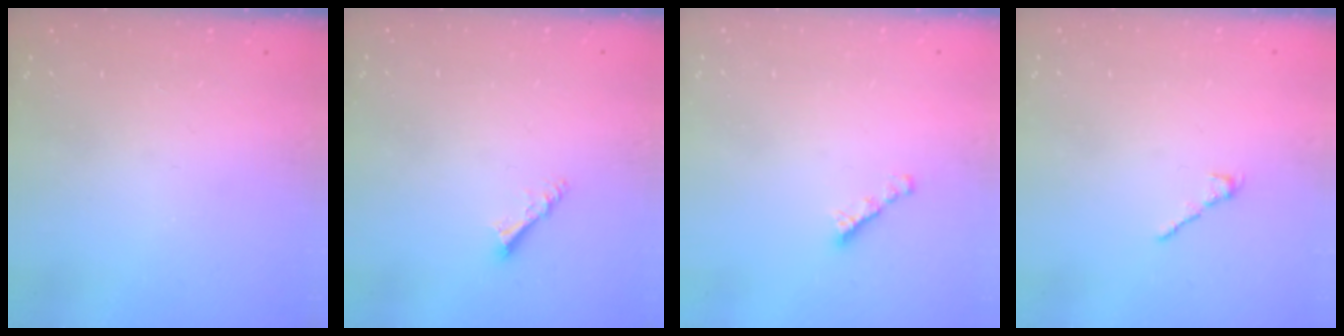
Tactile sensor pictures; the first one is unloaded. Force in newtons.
{"total": 3.9, "press": 3.9, "slide": 0.3}
{"total": 2.7, "press": 2.7, "slide": 0.2}
{"total": 1.7, "press": 1.5, "slide": 0.6}